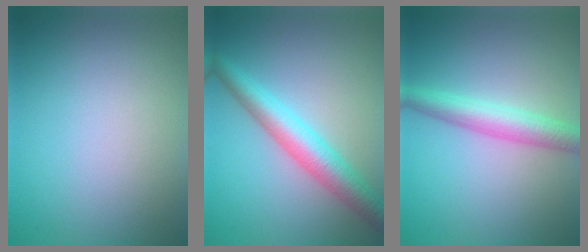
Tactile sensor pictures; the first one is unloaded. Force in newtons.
{"total": 4.9, "press": 4.9, "slide": 0.1}
{"total": 3.9, "press": 3.9, "slide": 0.1}